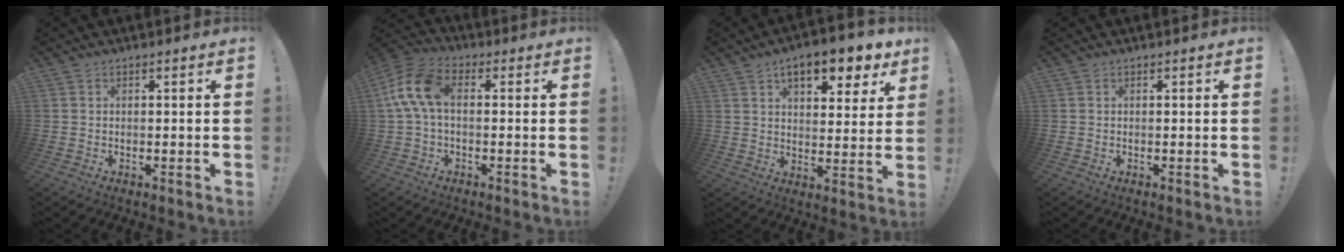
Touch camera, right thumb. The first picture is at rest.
{"total": 10.8, "force": [0.7, 6.0, 9.0], "torque": [-0.187, 0.014, 0.019]}
{"total": 11.2, "force": [6.9, 4.4, 7.6], "torque": [-0.106, -0.036, 0.116]}
{"total": 0.0}